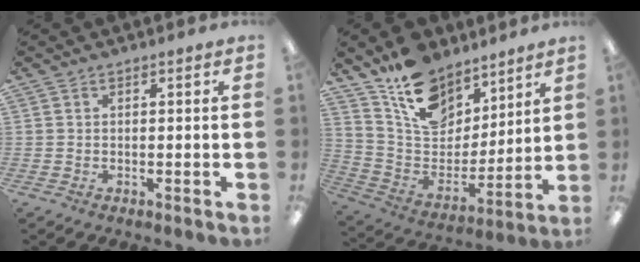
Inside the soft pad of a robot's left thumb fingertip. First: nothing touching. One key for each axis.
{"total": 16.4, "fx": 12.2, "fy": 9.5, "fz": 5.6, "tx": -0.116, "ty": -0.082, "tz": 0.234}